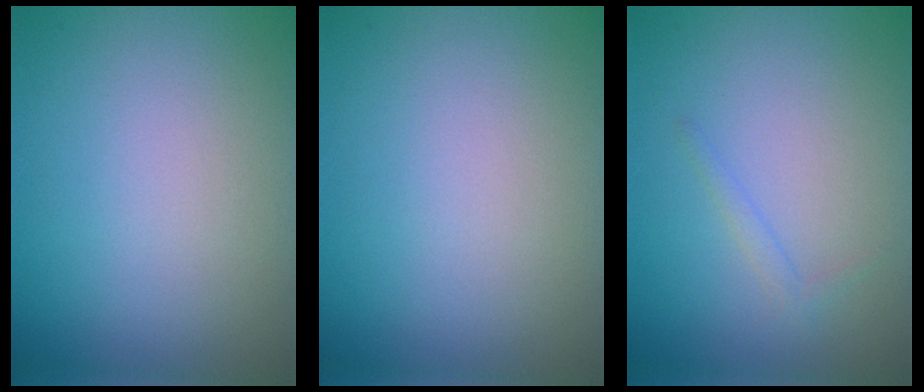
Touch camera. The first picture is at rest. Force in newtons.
{"total": 0.0}
{"total": 0.8, "press": 0.8, "slide": 0.1}